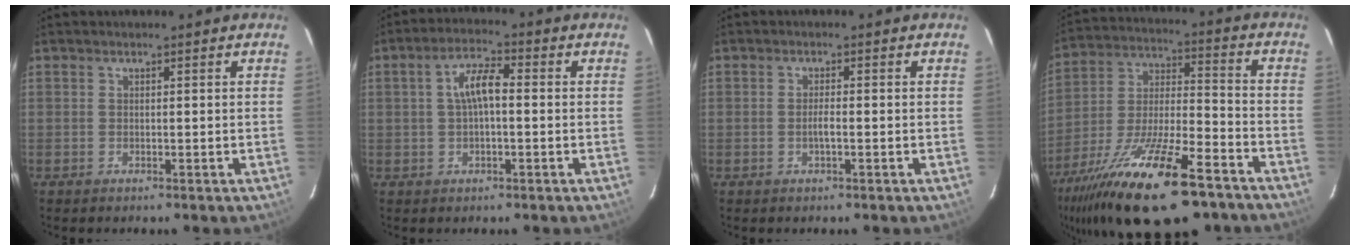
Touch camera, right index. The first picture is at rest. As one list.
[{"total": 5.5, "force": [0.1, 2.2, 5.0], "torque": [-0.098, 0.016, 0.003]}, {"total": 1.7, "force": [-0.5, 0.2, 1.6], "torque": [-0.030, 0.001, -0.010]}, {"total": 25.7, "force": [-17.2, 7.7, 17.5], "torque": [-0.329, -0.038, -0.280]}]